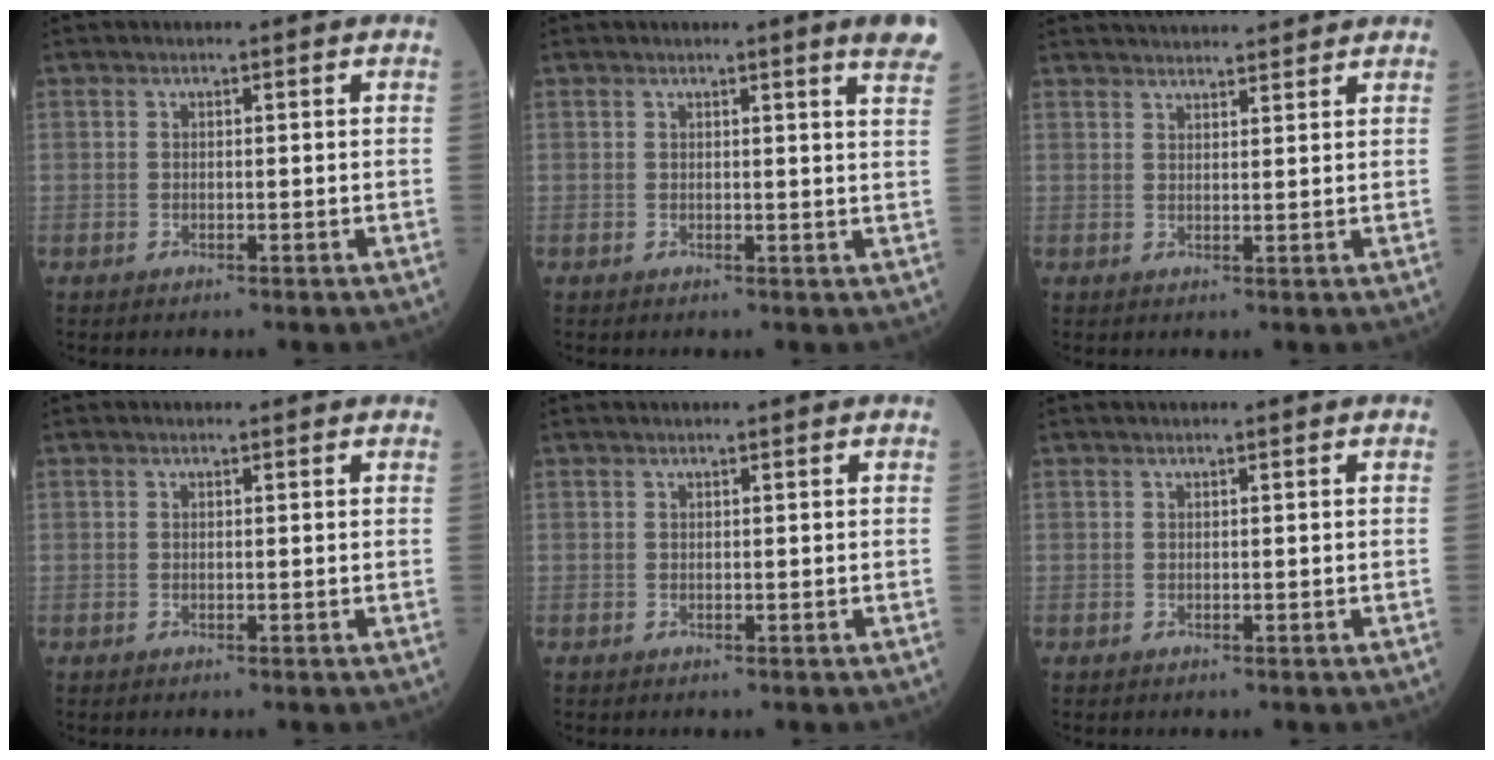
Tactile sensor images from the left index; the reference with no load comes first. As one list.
[{"total": 4.2, "force": [3.3, -0.4, 2.6], "torque": [-0.029, -0.016, 0.023]}, {"total": 9.2, "force": [8.8, 0.9, 2.7], "torque": [-0.041, 0.026, 0.122]}, {"total": 1.6, "force": [1.4, 0.4, 0.5], "torque": [-0.012, 0.010, 0.016]}, {"total": 1.4, "force": [1.3, 0.0, 0.5], "torque": [-0.007, 0.020, 0.024]}, {"total": 1.1, "force": [1.0, 0.0, 0.4], "torque": [-0.007, 0.017, 0.020]}]